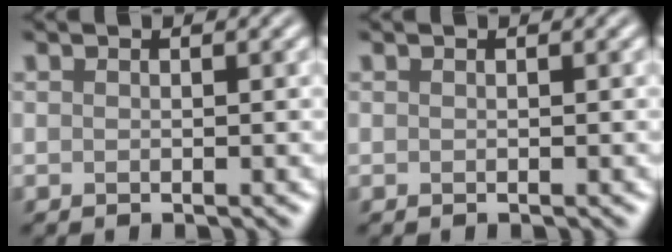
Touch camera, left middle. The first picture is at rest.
{"total": 0.0}